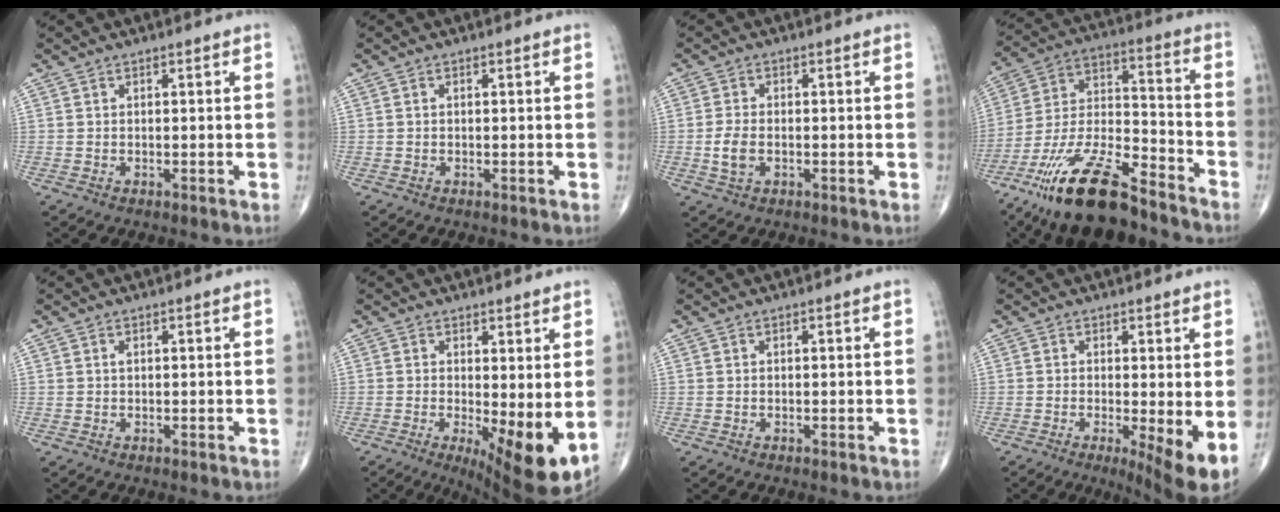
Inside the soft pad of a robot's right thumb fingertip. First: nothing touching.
{"total": 0.0}
{"total": 3.9, "force": [-0.8, 2.3, 3.0], "torque": [-0.063, 0.003, -0.015]}
{"total": 20.4, "force": [-14.8, 6.2, 12.5], "torque": [-0.252, 0.063, -0.270]}
{"total": 0.6, "force": [0.2, 0.4, 0.4], "torque": [-0.007, 0.002, 0.004]}
{"total": 10.0, "force": [-0.9, 3.0, 9.4], "torque": [-0.138, -0.025, -0.006]}
{"total": 0.0}
{"total": 6.8, "force": [-0.9, 1.4, 6.5], "torque": [-0.101, -0.020, -0.014]}